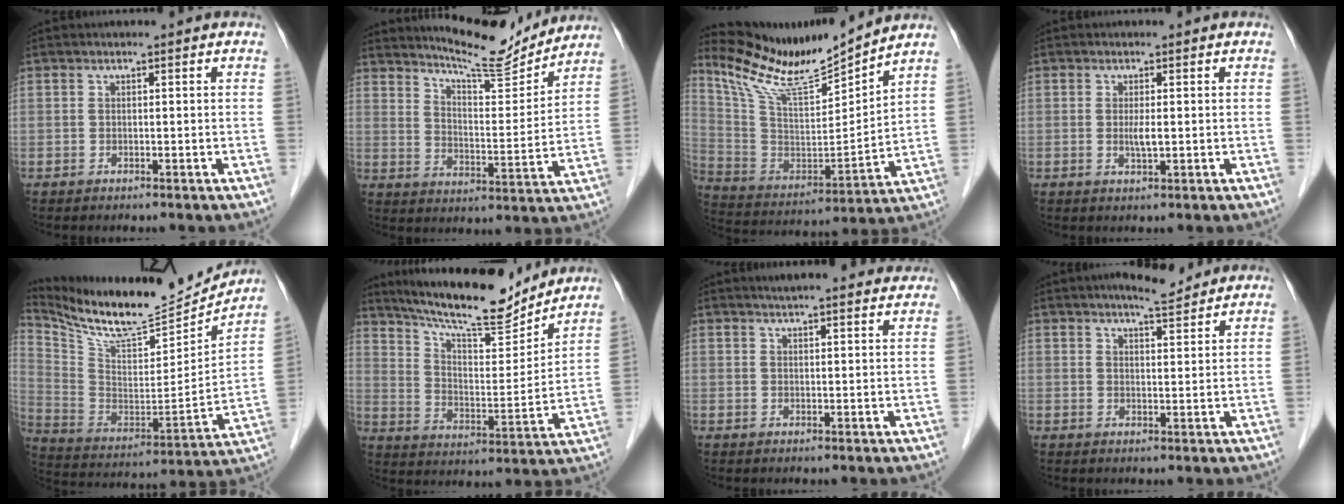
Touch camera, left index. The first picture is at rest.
{"total": 12.1, "force": [11.6, 0.9, 3.0], "torque": [-0.054, -0.017, 0.177]}
{"total": 14.6, "force": [13.6, -0.2, 5.2], "torque": [-0.109, -0.014, 0.254]}
{"total": 1.8, "force": [0.0, 0.2, 1.8], "torque": [-0.040, -0.004, 0.001]}
{"total": 20.1, "force": [18.8, 2.6, 6.6], "torque": [-0.142, -0.043, 0.312]}
{"total": 16.4, "force": [14.9, 2.3, 6.5], "torque": [-0.118, -0.008, 0.238]}
{"total": 10.4, "force": [9.4, 1.4, 4.2], "torque": [-0.049, 0.014, 0.107]}
{"total": 5.1, "force": [4.5, 0.8, 2.2], "torque": [-0.037, 0.006, 0.069]}